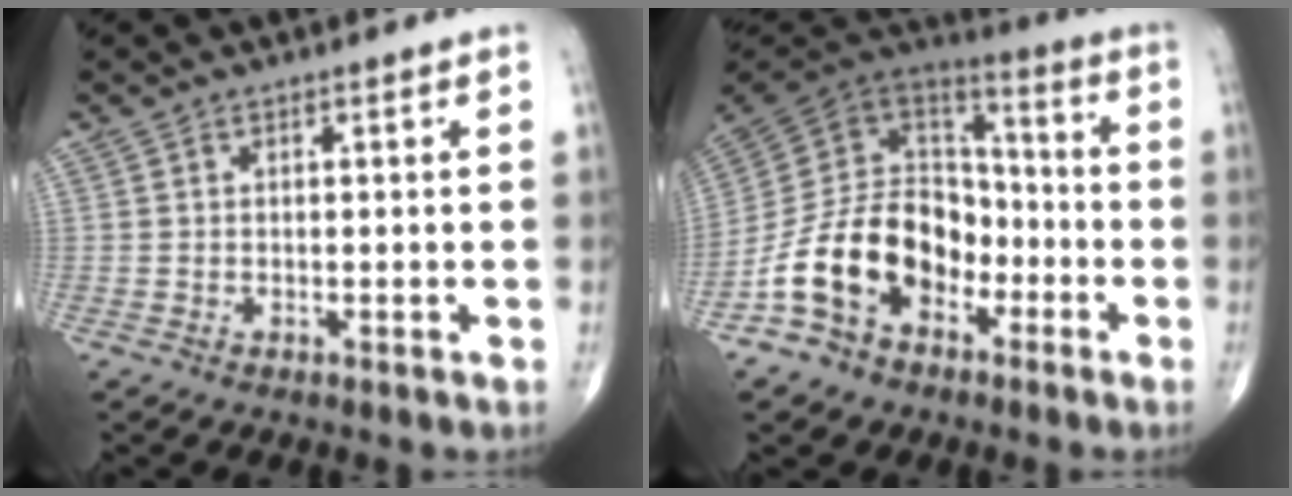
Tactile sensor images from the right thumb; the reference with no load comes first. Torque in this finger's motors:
{"motor_torque": [1.35, 1.25, 1.57, -1.19, 0.61]}